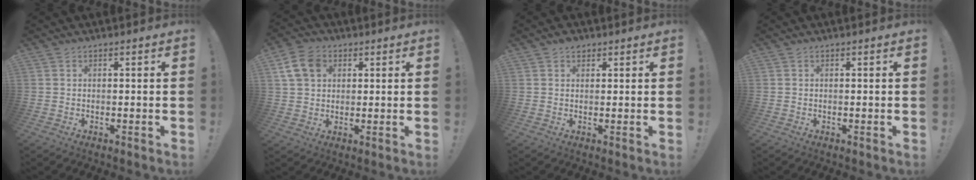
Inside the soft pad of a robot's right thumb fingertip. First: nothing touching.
{"total": 9.7, "force": [3.8, 7.2, 5.4], "torque": [-0.098, -0.002, 0.077]}
{"total": 2.3, "force": [1.6, 1.5, 0.6], "torque": [0.000, -0.006, 0.027]}
{"total": 0.0}